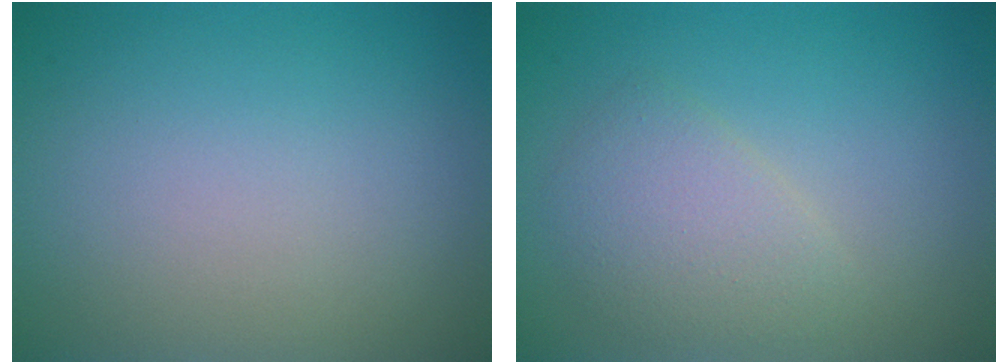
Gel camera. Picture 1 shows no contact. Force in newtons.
{"total": 2.9, "press": 2.9, "slide": 0.1}